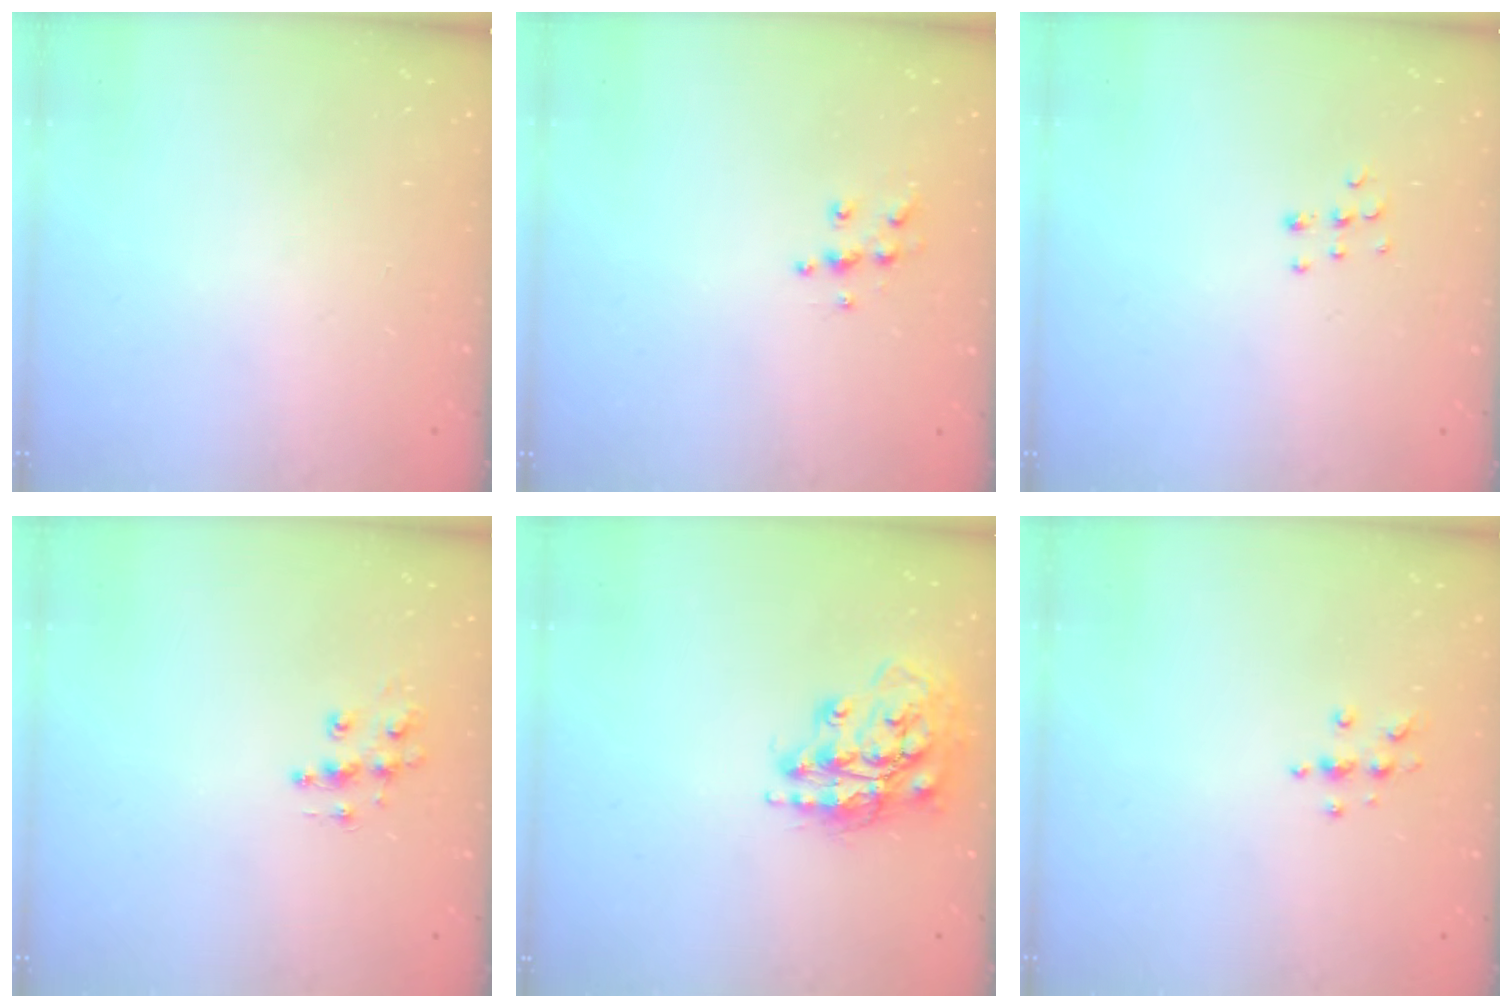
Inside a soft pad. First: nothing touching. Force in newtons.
{"total": 6.4, "press": 6.4, "slide": 0.6}
{"total": 5.8, "press": 5.8, "slide": 0.4}
{"total": 9.0, "press": 9.0, "slide": 0.5}
{"total": 16.3, "press": 16.2, "slide": 1.1}
{"total": 5.4, "press": 5.4, "slide": 0.7}